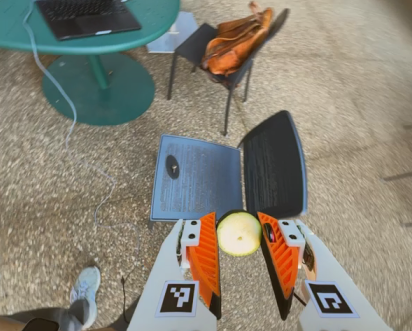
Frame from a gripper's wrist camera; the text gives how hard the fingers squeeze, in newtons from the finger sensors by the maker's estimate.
{"total": 9.2, "left": 9.2, "right": 9.2}